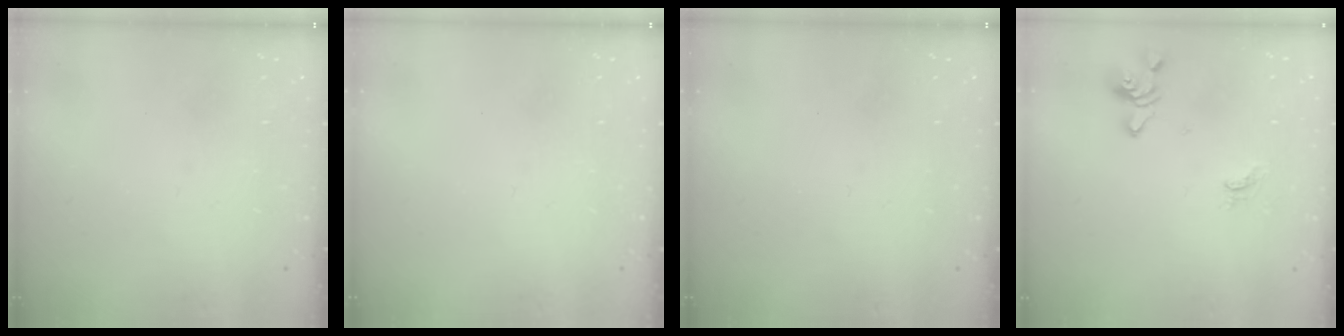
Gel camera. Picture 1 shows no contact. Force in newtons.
{"total": 0.0}
{"total": 0.0}
{"total": 2.6, "press": 2.5, "slide": 0.6}